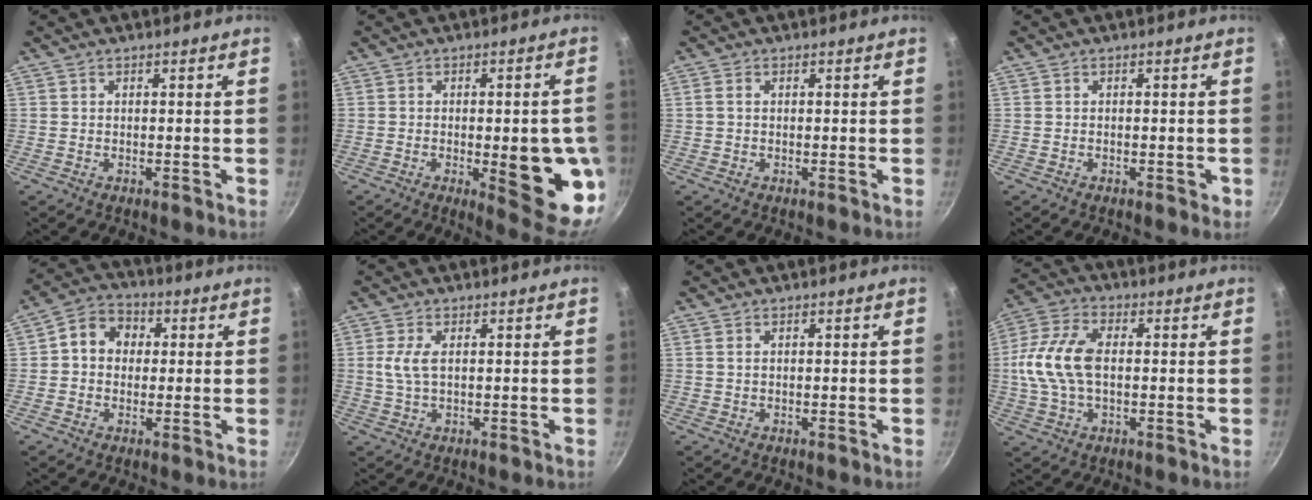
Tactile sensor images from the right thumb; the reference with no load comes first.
{"total": 14.5, "force": [-2.6, 4.3, 13.6], "torque": [-0.137, 0.000, -0.028]}
{"total": 1.1, "force": [0.1, 0.8, 0.8], "torque": [-0.014, 0.004, 0.001]}
{"total": 1.3, "force": [-0.5, 0.7, 0.9], "torque": [-0.011, 0.004, -0.007]}
{"total": 8.0, "force": [1.1, 6.8, 4.1], "torque": [-0.038, 0.018, -0.001]}
{"total": 3.8, "force": [0.7, 1.7, 3.3], "torque": [-0.073, 0.002, 0.014]}
{"total": 0.7, "force": [0.3, 0.4, 0.5], "torque": [-0.009, 0.001, 0.004]}
{"total": 12.6, "force": [0.3, 7.4, 10.2], "torque": [-0.203, 0.024, -0.007]}